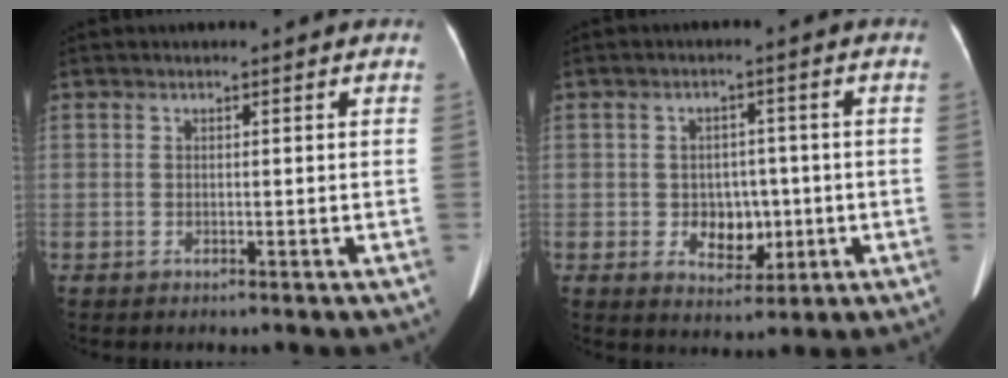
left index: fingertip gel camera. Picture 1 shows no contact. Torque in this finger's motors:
{"motor_torque": [0.02, 0.02, 0.07, 0.05]}